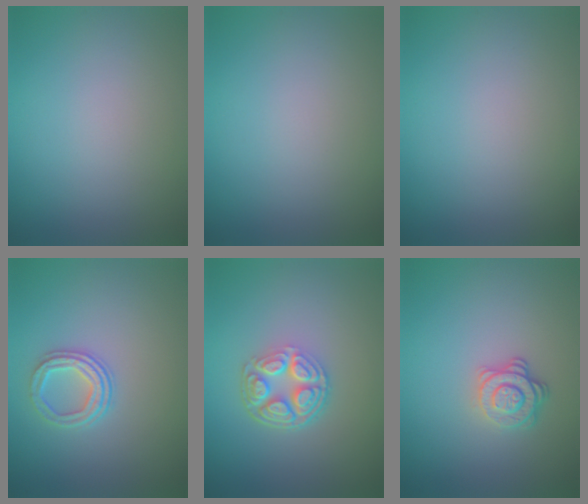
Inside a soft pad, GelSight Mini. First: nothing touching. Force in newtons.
{"total": 0.0}
{"total": 0.0}
{"total": 2.8, "press": 2.3, "slide": 1.5}
{"total": 5.2, "press": 3.8, "slide": 3.6}
{"total": 2.9, "press": 2.5, "slide": 1.6}